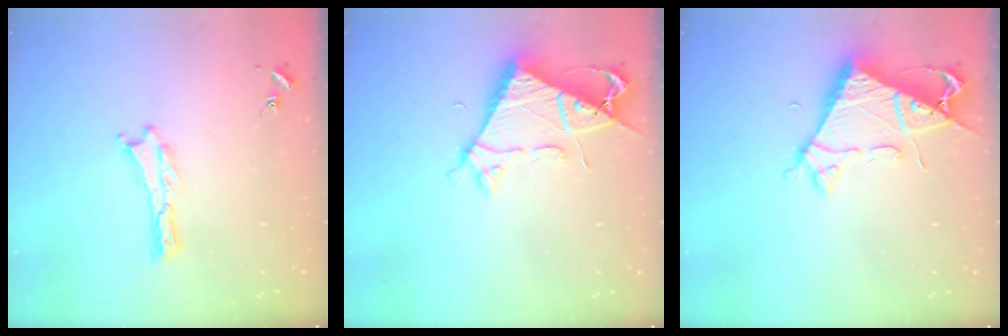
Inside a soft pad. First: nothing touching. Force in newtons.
{"total": 6.5, "press": 6.5, "slide": 0.7}
{"total": 7.2, "press": 7.2, "slide": 0.7}